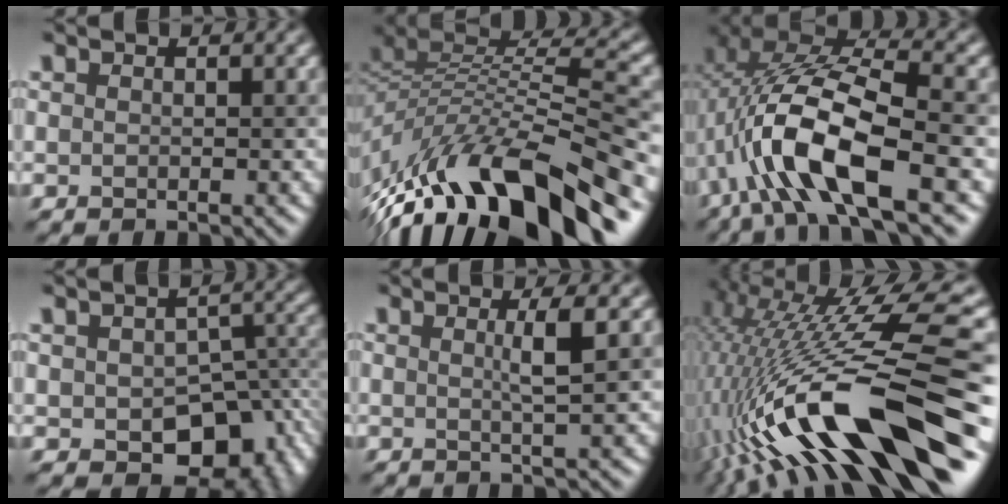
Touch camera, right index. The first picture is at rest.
{"total": 13.7, "force": [-7.7, 4.8, 10.3], "torque": [-0.207, 0.023, -0.136]}
{"total": 11.1, "force": [-3.3, 4.3, 9.8], "torque": [-0.205, 0.015, -0.065]}
{"total": 10.3, "force": [-3.4, 6.5, 7.2], "torque": [-0.079, -0.018, -0.038]}
{"total": 2.4, "force": [0.5, 0.3, 2.3], "torque": [-0.038, 0.004, 0.000]}
{"total": 17.5, "force": [-5.1, 4.8, 16.1], "torque": [-0.291, 0.027, -0.091]}